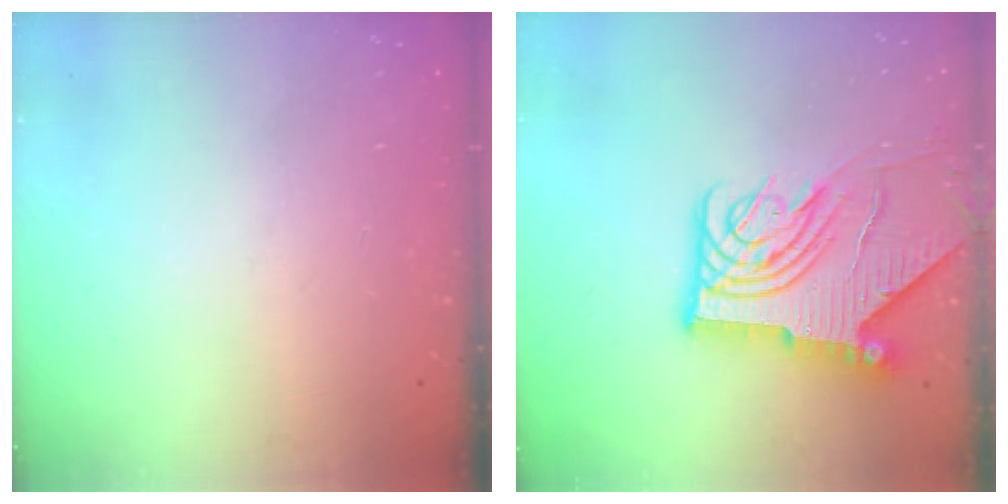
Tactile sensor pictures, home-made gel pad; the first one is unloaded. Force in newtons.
{"total": 14.7, "press": 14.6, "slide": 1.7}